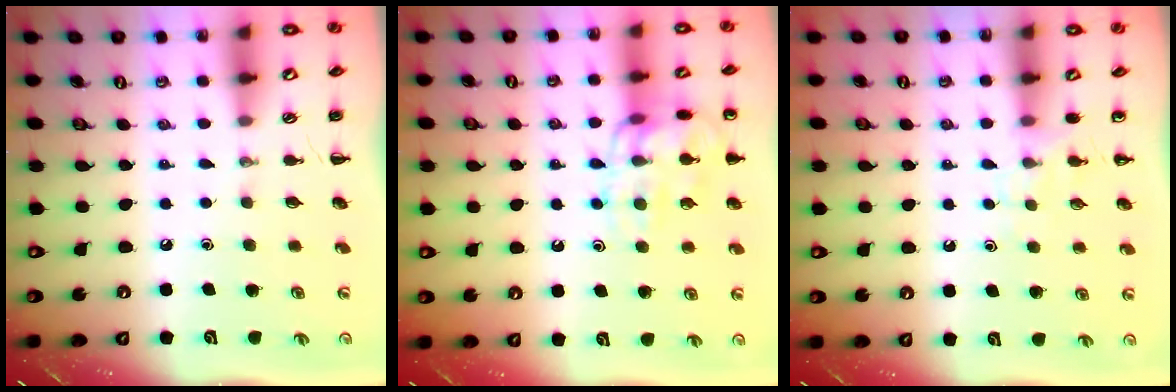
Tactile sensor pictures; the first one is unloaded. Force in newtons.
{"total": 14.2, "press": 14.2, "slide": 0.2}
{"total": 5.1, "press": 4.8, "slide": 1.7}